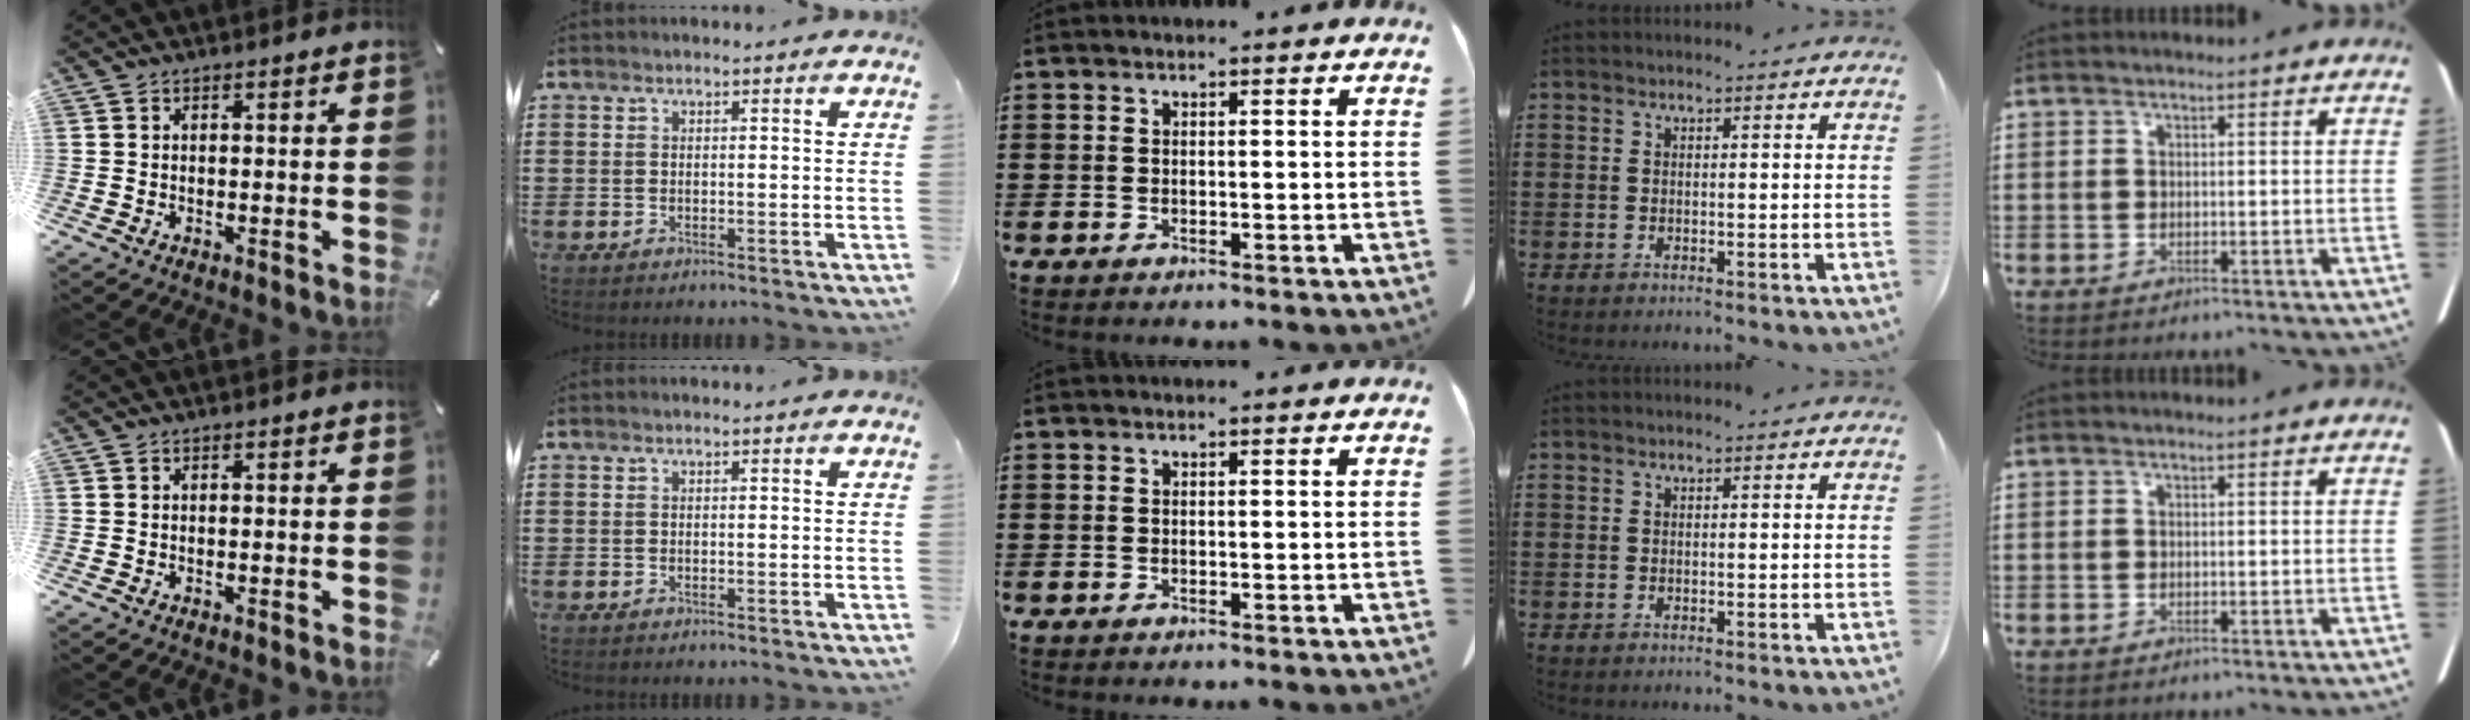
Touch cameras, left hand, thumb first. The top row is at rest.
{}